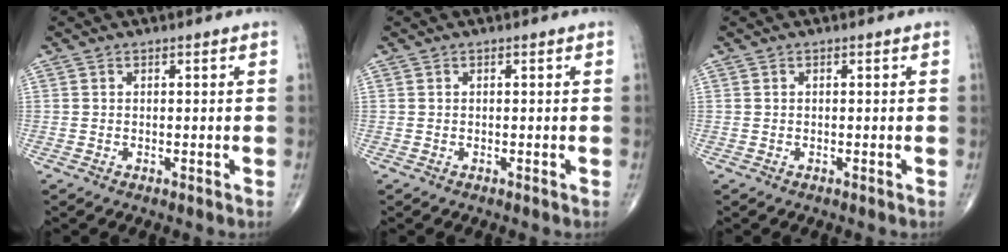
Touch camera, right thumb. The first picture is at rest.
{"total": 0.0}
{"total": 0.0}